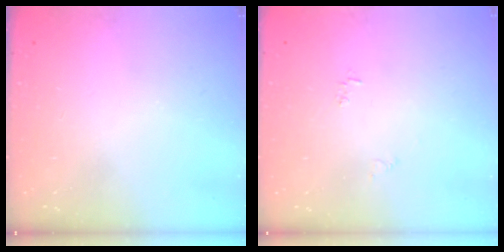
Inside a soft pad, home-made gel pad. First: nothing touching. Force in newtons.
{"total": 3.1, "press": 3.1, "slide": 0.5}